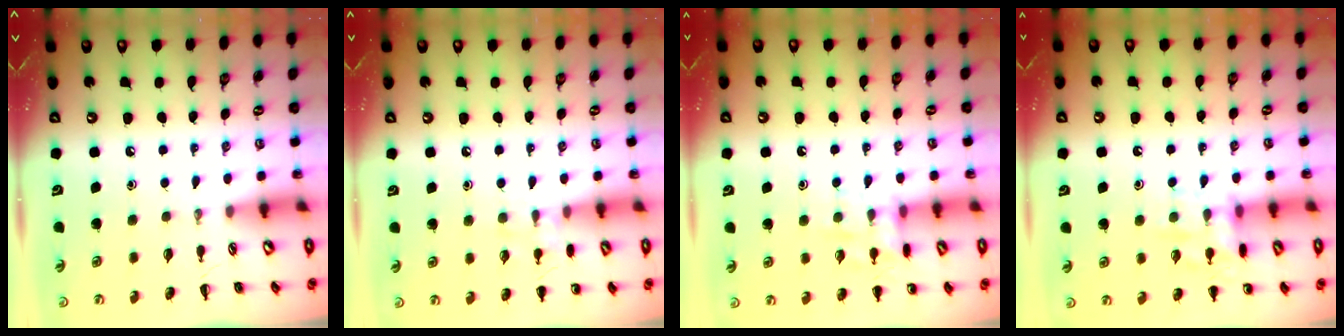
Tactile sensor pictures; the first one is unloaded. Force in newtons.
{"total": 7.2, "press": 7.0, "slide": 1.8}
{"total": 11.2, "press": 11.2, "slide": 0.8}
{"total": 12.3, "press": 12.3, "slide": 0.9}